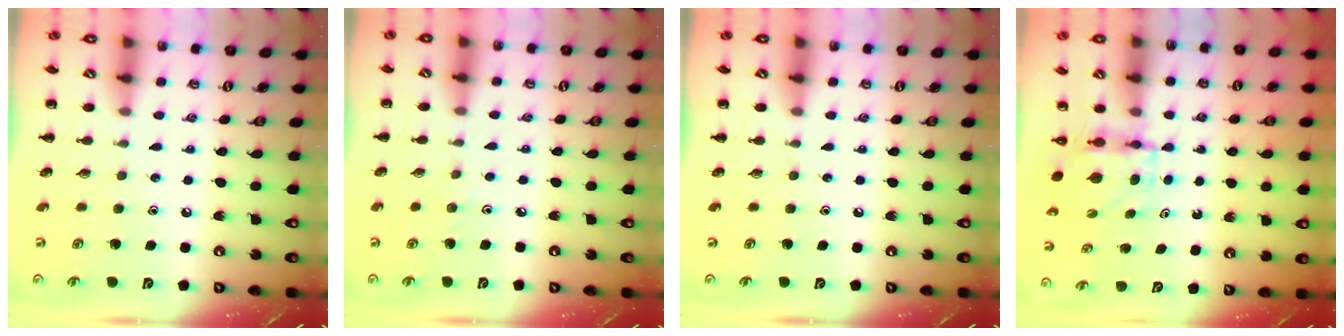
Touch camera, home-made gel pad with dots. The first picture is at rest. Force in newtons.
{"total": 2.4, "press": 2.2, "slide": 1.0}
{"total": 0.0}
{"total": 4.0, "press": 3.9, "slide": 0.3}